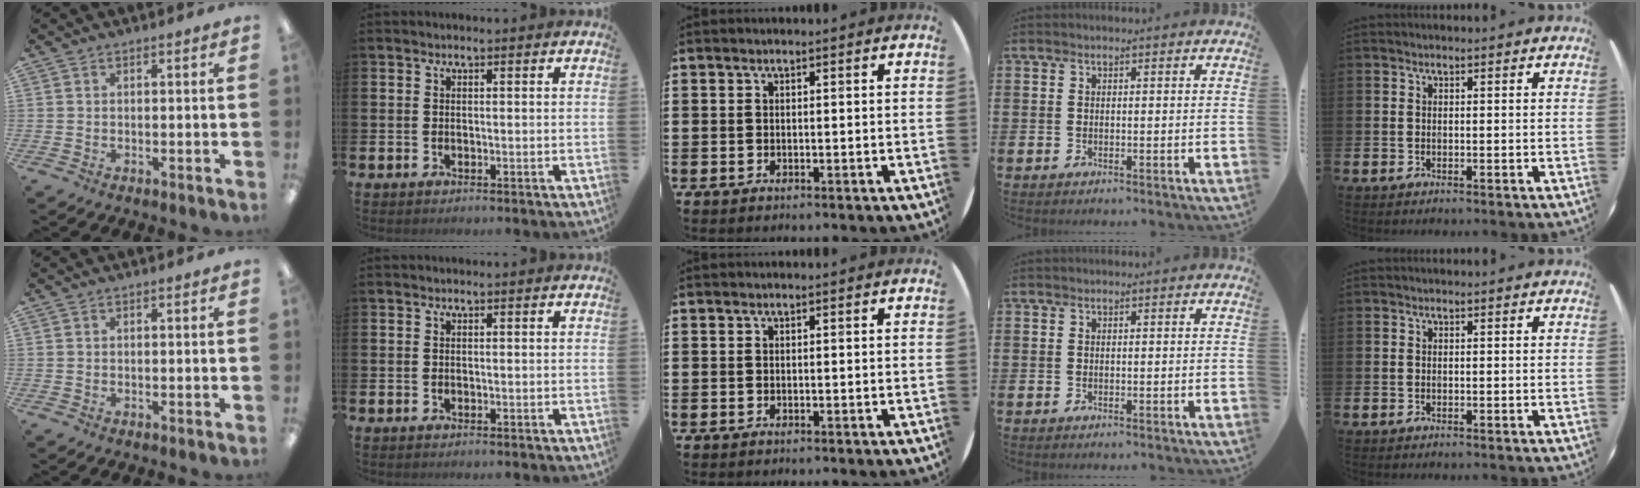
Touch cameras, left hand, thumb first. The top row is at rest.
{}